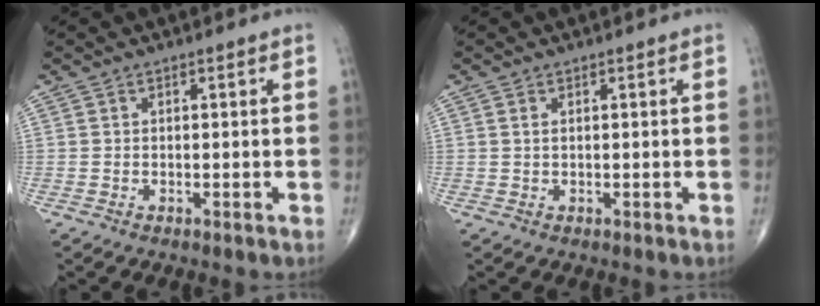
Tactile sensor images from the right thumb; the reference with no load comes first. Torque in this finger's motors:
{"motor_torque": [-0.22, 0.07, -0.15, -0.07, 0.00]}